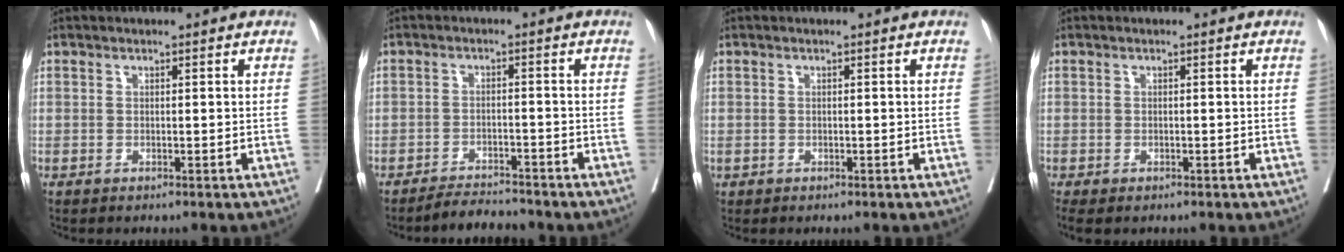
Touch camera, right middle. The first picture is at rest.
{"total": 3.4, "force": [-3.3, 0.8, 0.1], "torque": [-0.001, -0.005, -0.054]}
{"total": 0.0}
{"total": 2.5, "force": [-1.6, 1.3, 1.3], "torque": [-0.023, -0.006, -0.024]}